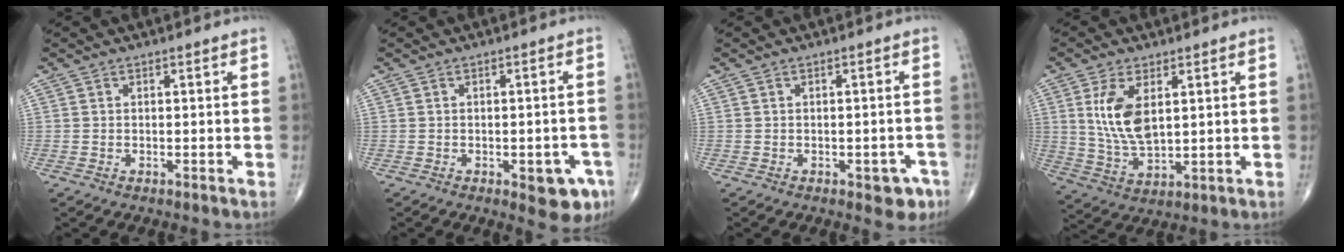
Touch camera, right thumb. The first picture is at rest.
{"total": 6.4, "force": [-2.7, 2.7, 5.2], "torque": [-0.037, 0.007, -0.025]}
{"total": 4.0, "force": [-2.0, 2.1, 2.7], "torque": [-0.004, 0.011, -0.020]}
{"total": 9.8, "force": [2.7, 4.8, 8.1], "torque": [-0.155, -0.017, 0.062]}